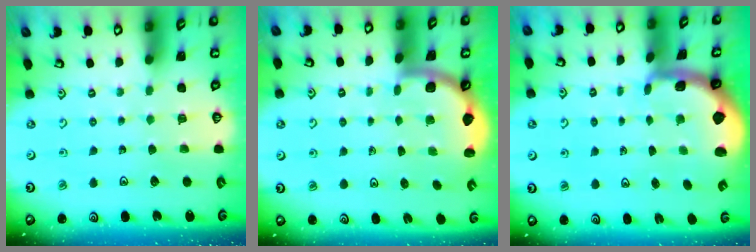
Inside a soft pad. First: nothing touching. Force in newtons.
{"total": 1.7, "press": 1.7, "slide": 0.1}
{"total": 1.5, "press": 1.5, "slide": 0.4}